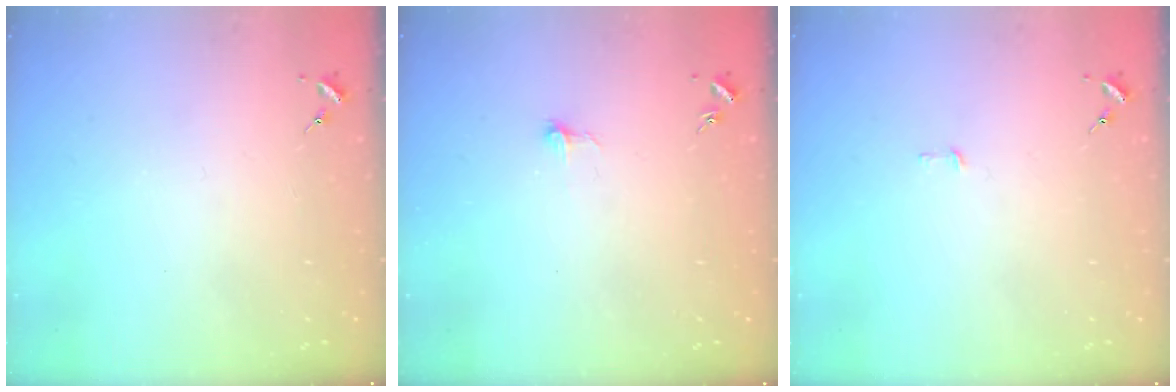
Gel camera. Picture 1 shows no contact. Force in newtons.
{"total": 4.7, "press": 4.7, "slide": 0.4}
{"total": 2.1, "press": 2.1, "slide": 0.2}